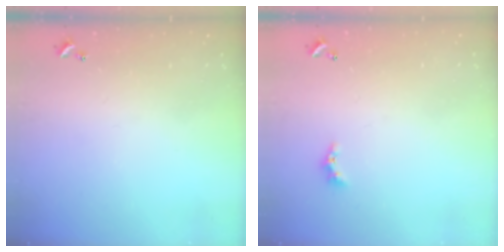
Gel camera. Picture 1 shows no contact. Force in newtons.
{"total": 2.7, "press": 2.6, "slide": 0.6}